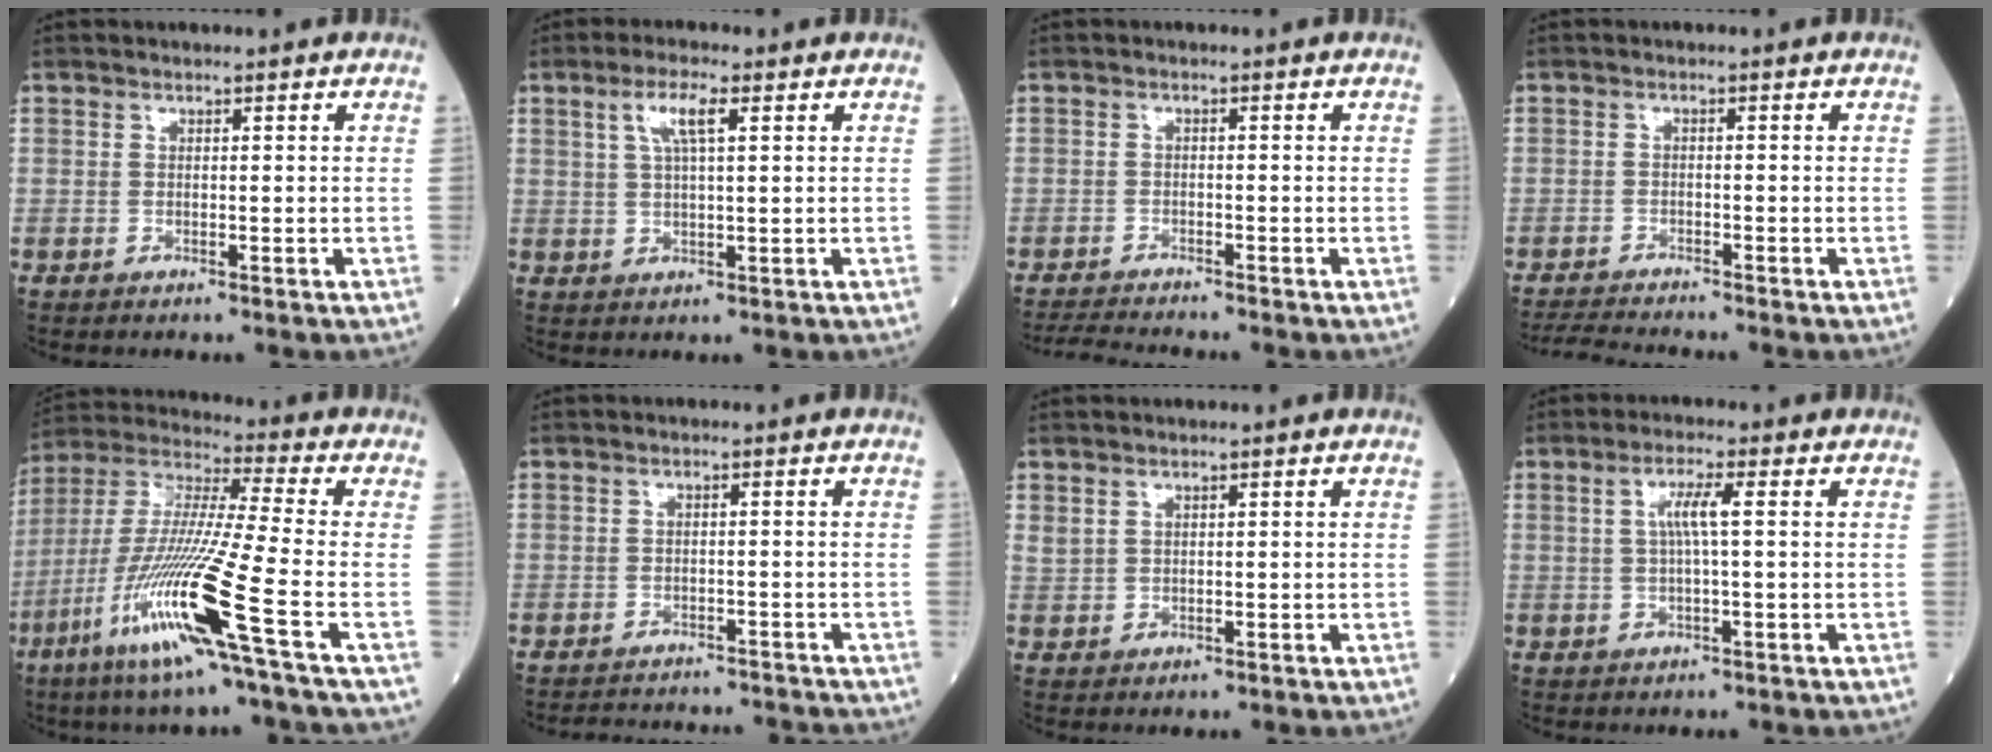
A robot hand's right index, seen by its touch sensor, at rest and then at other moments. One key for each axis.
{"total": 4.7, "fx": 1.9, "fy": 0.6, "fz": 4.2, "tx": -0.087, "ty": 0.008, "tz": 0.040}
{"total": 3.4, "fx": -3.3, "fy": -0.5, "fz": 0.4, "tx": -0.013, "ty": -0.021, "tz": -0.060}
{"total": 3.7, "fx": -3.7, "fy": -0.5, "fz": 0.5, "tx": -0.013, "ty": -0.023, "tz": -0.066}
{"total": 17.5, "fx": -7.5, "fy": -1.4, "fz": 15.7, "tx": -0.336, "ty": -0.034, "tz": -0.150}
{"total": 8.7, "fx": -8.5, "fy": 1.2, "fz": 1.3, "tx": -0.015, "ty": 0.005, "tz": -0.107}
{"total": 1.1, "fx": 0.8, "fy": 0.6, "fz": 0.4, "tx": -0.007, "ty": 0.004, "tz": 0.023}
{"total": 3.7, "fx": 0.6, "fy": -0.1, "fz": 3.6, "tx": -0.071, "ty": 0.007, "tz": 0.011}